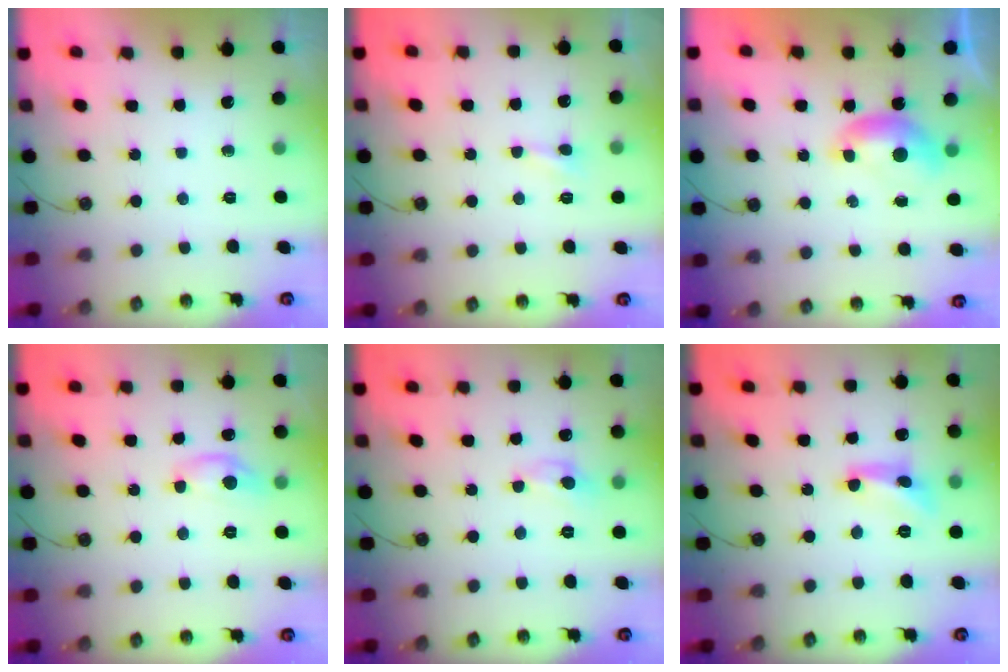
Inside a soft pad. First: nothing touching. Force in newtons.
{"total": 1.2, "press": 1.1, "slide": 0.5}
{"total": 0.7, "press": 0.6, "slide": 0.3}
{"total": 3.4, "press": 3.4, "slide": 0.1}
{"total": 0.5, "press": 0.5, "slide": 0.3}
{"total": 5.3, "press": 5.3, "slide": 0.3}